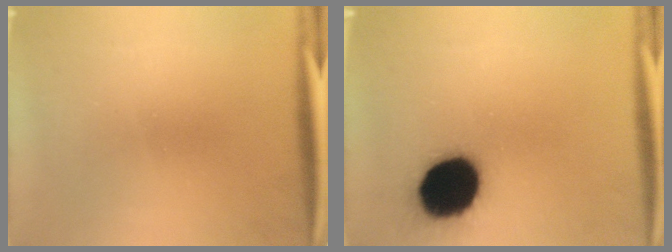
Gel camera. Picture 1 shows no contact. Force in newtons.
{"total": 19.4}